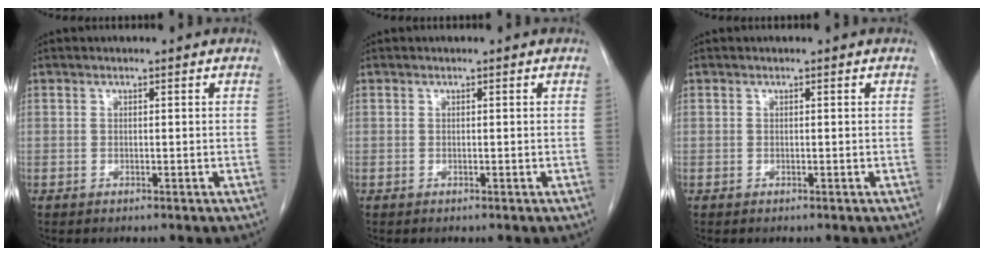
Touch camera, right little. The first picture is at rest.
{"total": 0.0}
{"total": 0.0}